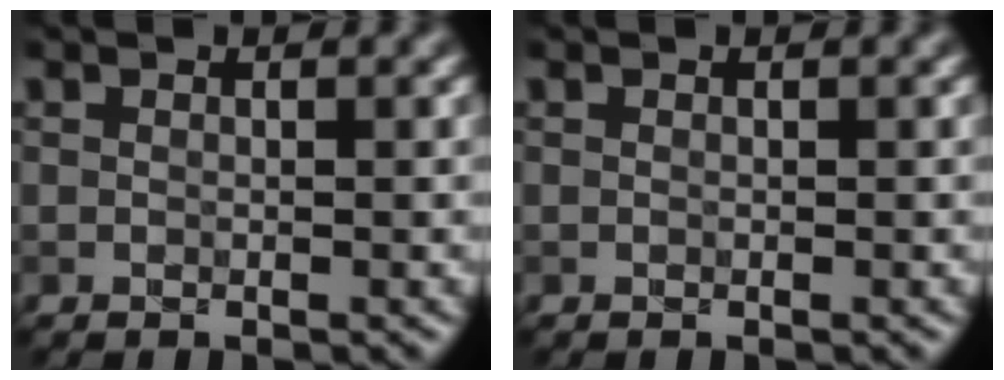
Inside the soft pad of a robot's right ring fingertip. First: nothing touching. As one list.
[{"total": 0.0}]